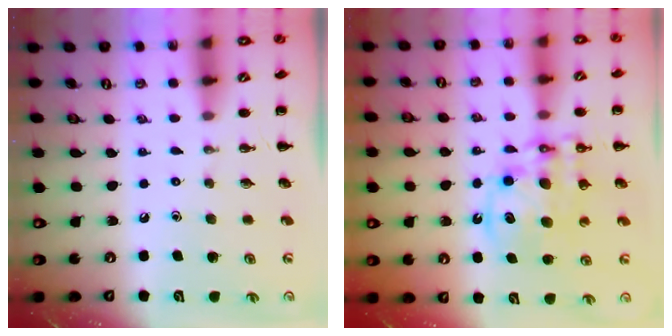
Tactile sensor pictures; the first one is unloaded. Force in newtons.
{"total": 13.3, "press": 12.9, "slide": 3.2}